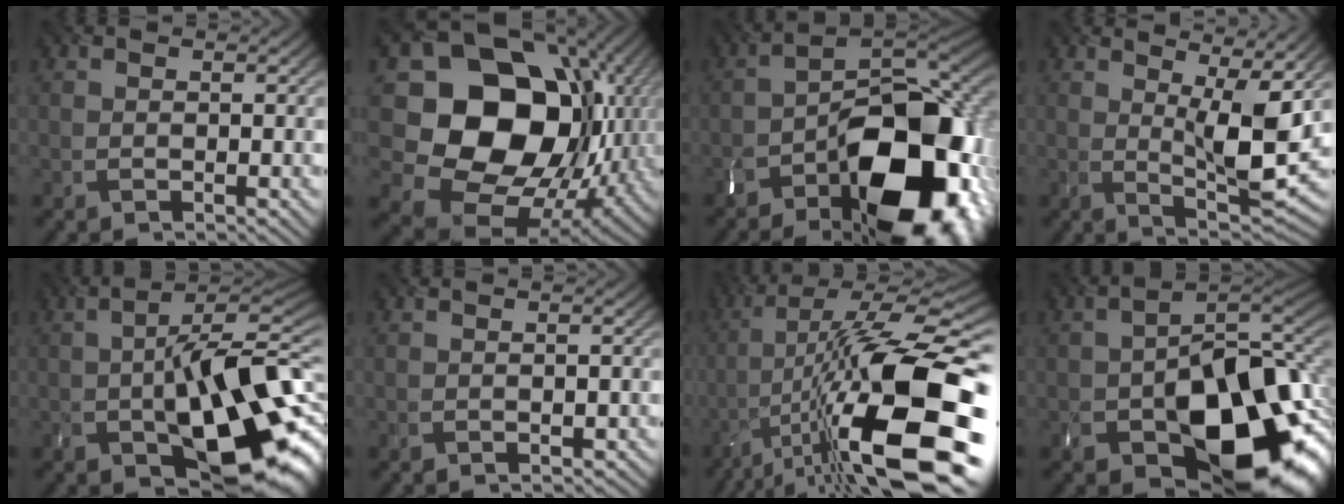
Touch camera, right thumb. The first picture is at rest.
{"total": 18.6, "force": [1.1, 15.2, 10.6], "torque": [-0.220, -0.042, 0.038]}
{"total": 20.1, "force": [-9.0, 10.3, 14.7], "torque": [-0.204, -0.014, -0.146]}
{"total": 9.2, "force": [2.6, 2.1, 8.6], "torque": [-0.139, -0.003, 0.045]}
{"total": 17.7, "force": [-4.1, 8.3, 15.0], "torque": [-0.221, -0.020, -0.064]}
{"total": 0.8, "force": [-0.6, 0.3, 0.5], "torque": [-0.011, -0.001, -0.008]}
{"total": 20.5, "force": [-7.0, 6.5, 18.1], "torque": [-0.295, -0.002, -0.117]}
{"total": 18.9, "force": [-6.3, 11.2, 13.9], "torque": [-0.185, -0.031, -0.092]}